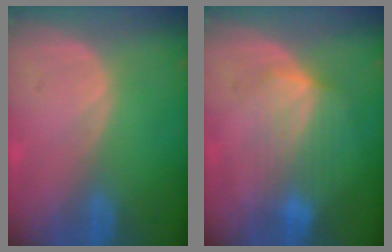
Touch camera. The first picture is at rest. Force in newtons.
{"total": 7.1, "press": 6.4, "slide": 3.1}